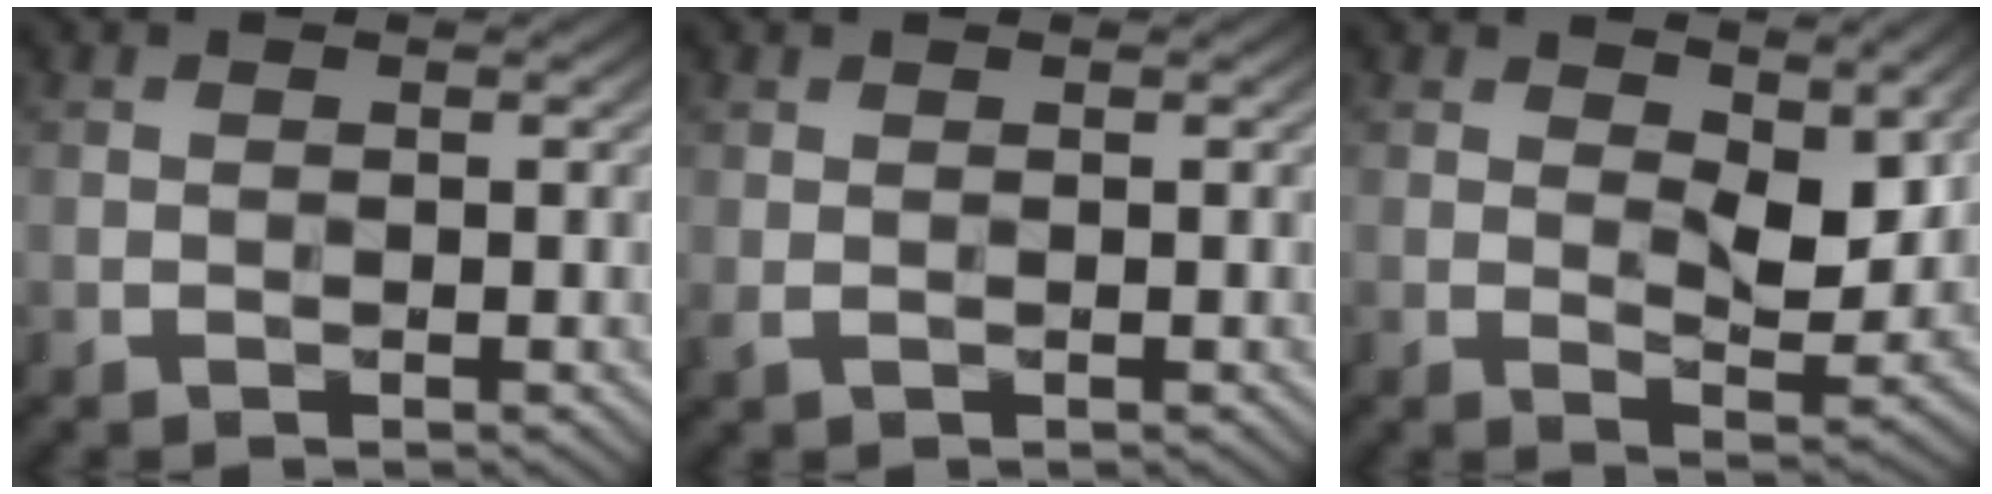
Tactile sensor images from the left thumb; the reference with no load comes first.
{"total": 0.9, "force": [0.2, 0.4, 0.8], "torque": [-0.024, 0.001, 0.008]}
{"total": 7.7, "force": [3.7, 3.5, 5.8], "torque": [-0.099, -0.007, 0.061]}